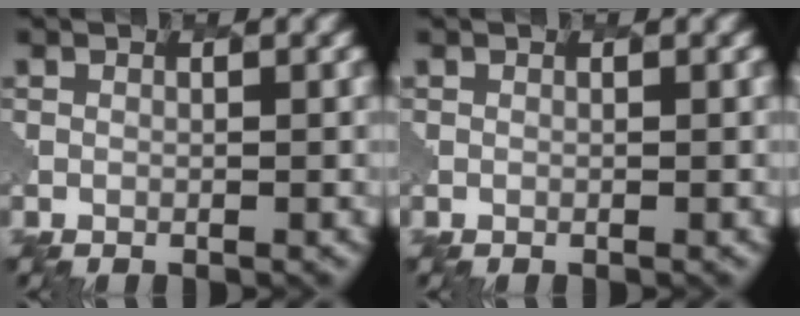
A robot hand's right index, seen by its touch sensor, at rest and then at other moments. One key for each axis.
{"total": 0.0}